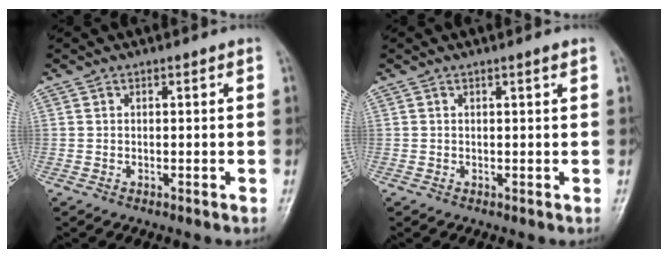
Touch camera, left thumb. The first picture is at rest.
{"total": 0.9, "force": [0.6, -0.1, 0.6], "torque": [-0.009, -0.003, 0.009]}